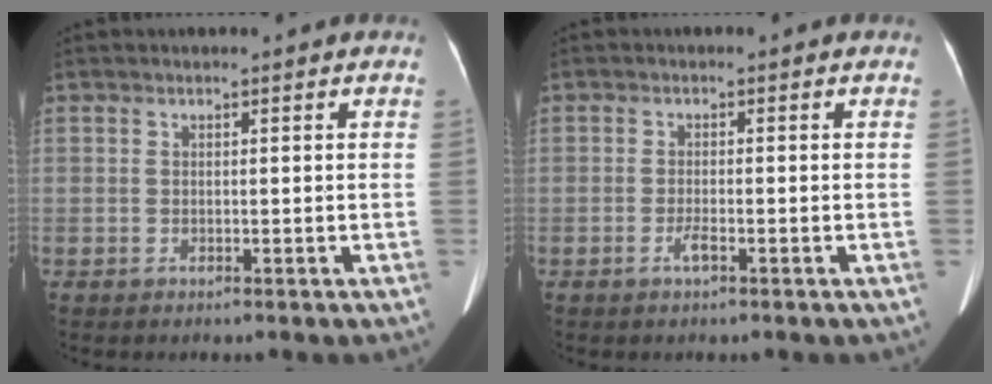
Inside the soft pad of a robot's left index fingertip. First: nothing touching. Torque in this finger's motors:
{"motor_torque": [0.26, 0.16, 0.11, 0.01]}